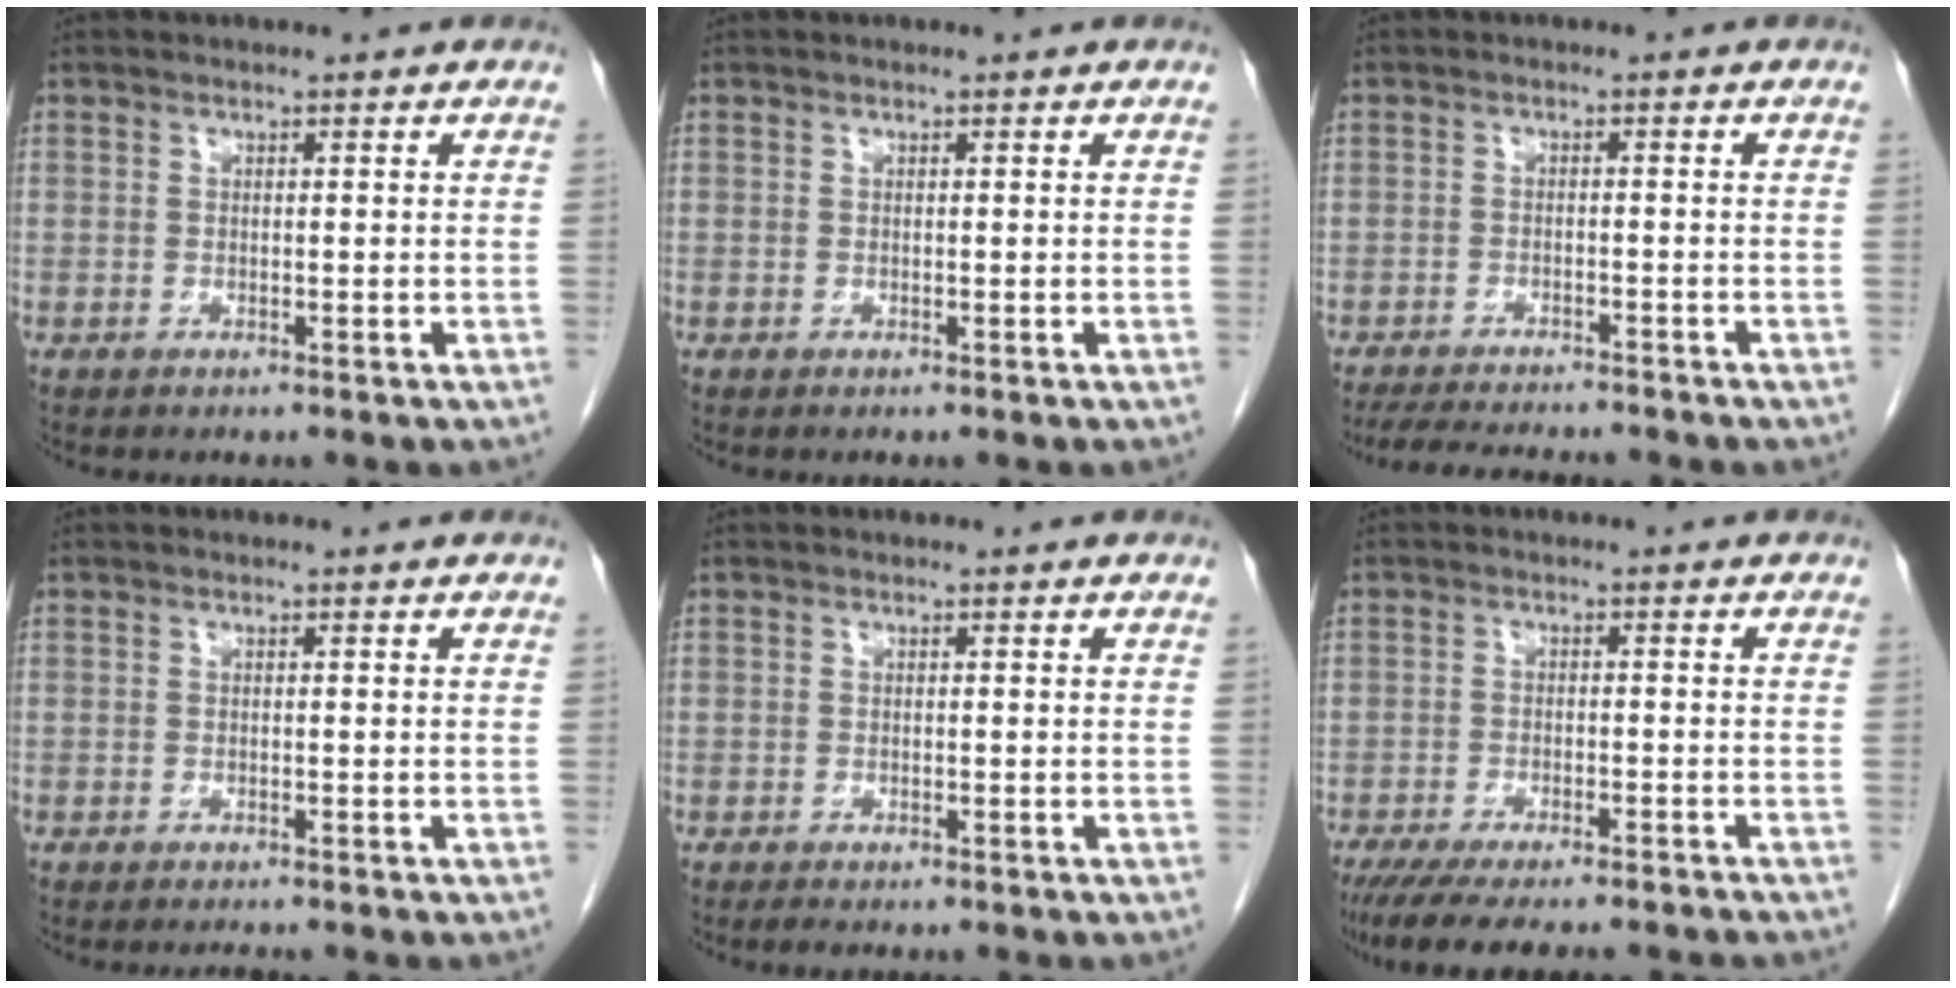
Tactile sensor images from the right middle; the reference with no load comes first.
{"total": 0.0}
{"total": 11.1, "force": [-9.9, 1.7, 4.8], "torque": [-0.068, -0.014, -0.136]}
{"total": 0.9, "force": [-0.8, -0.1, 0.2], "torque": [-0.010, -0.007, -0.009]}
{"total": 0.9, "force": [-0.8, 0.2, 0.4], "torque": [-0.017, -0.006, -0.012]}
{"total": 15.4, "force": [-13.3, 2.8, 7.2], "torque": [-0.132, -0.027, -0.182]}